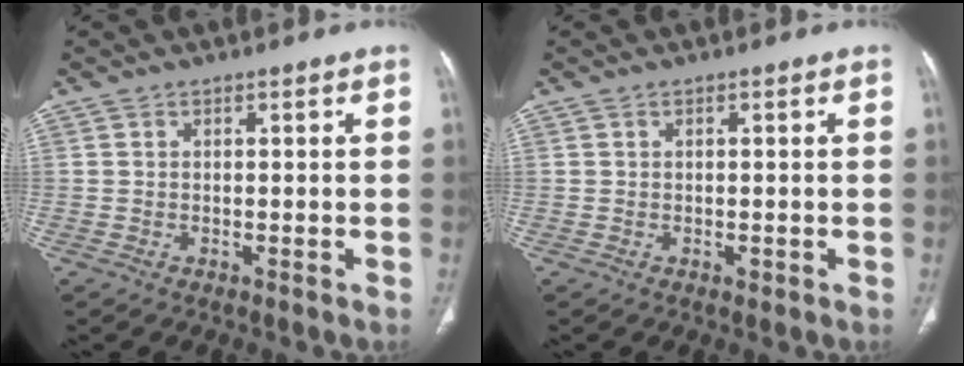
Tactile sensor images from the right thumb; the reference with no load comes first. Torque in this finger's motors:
{"motor_torque": [0.18, 0.60, -0.10, 0.20, -0.03]}